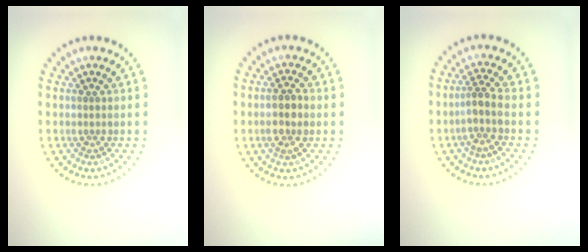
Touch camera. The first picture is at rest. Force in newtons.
{"total": 2.6, "press": 2.5, "slide": 0.7}
{"total": 2.2, "press": 1.6, "slide": 1.5}